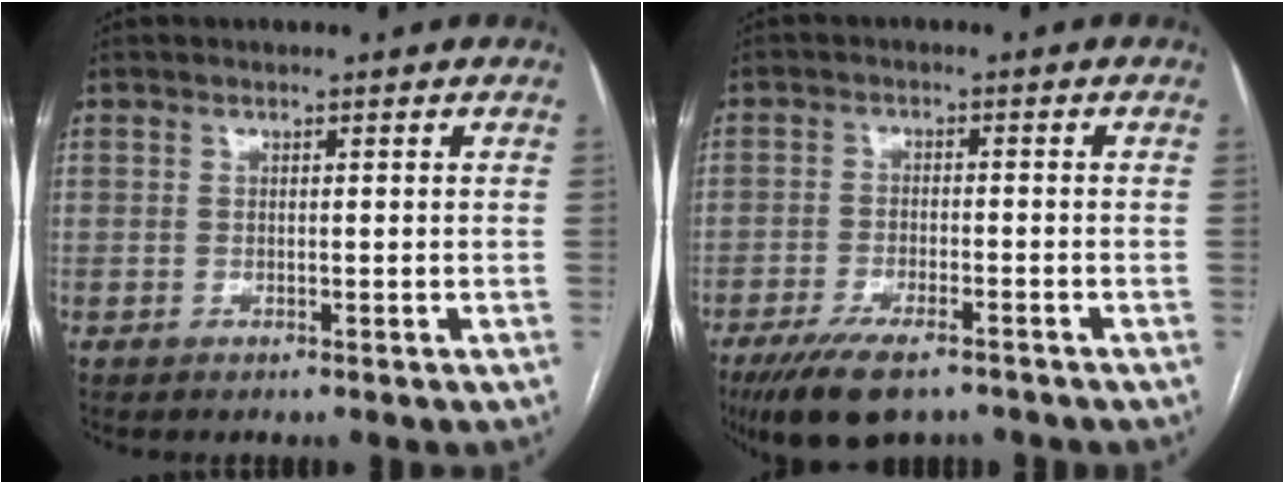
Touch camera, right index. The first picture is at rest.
{"total": 9.4, "force": [-6.8, 3.0, 5.8], "torque": [-0.099, -0.015, -0.113]}